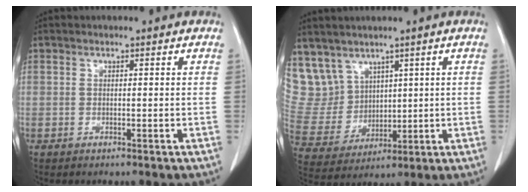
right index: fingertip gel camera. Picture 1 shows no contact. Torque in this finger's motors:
{"motor_torque": [-0.24, 0.51, 0.00, 0.00]}